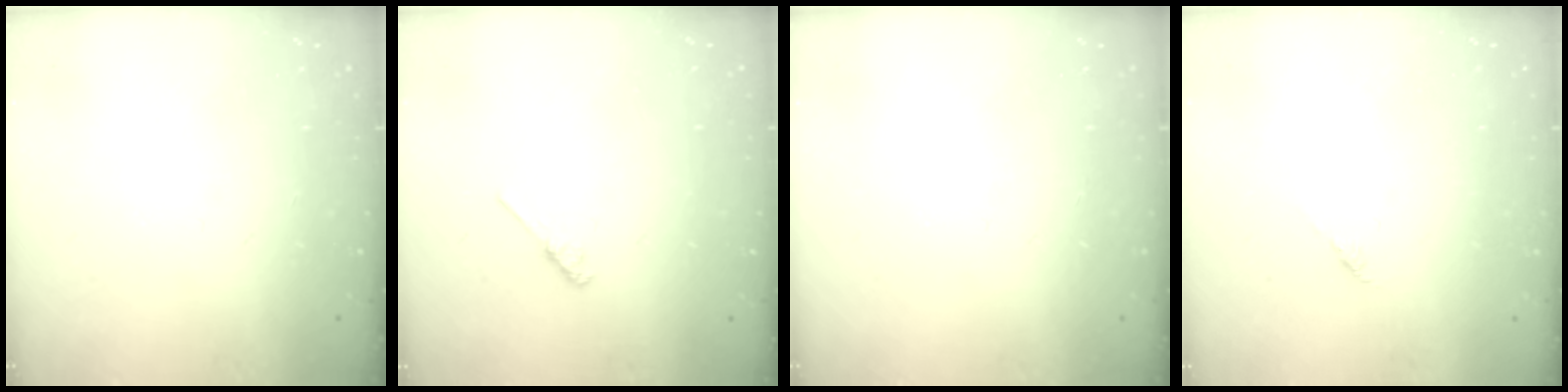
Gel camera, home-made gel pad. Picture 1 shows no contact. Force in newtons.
{"total": 2.7, "press": 2.7, "slide": 0.4}
{"total": 0.0}
{"total": 0.6, "press": 0.4, "slide": 0.4}